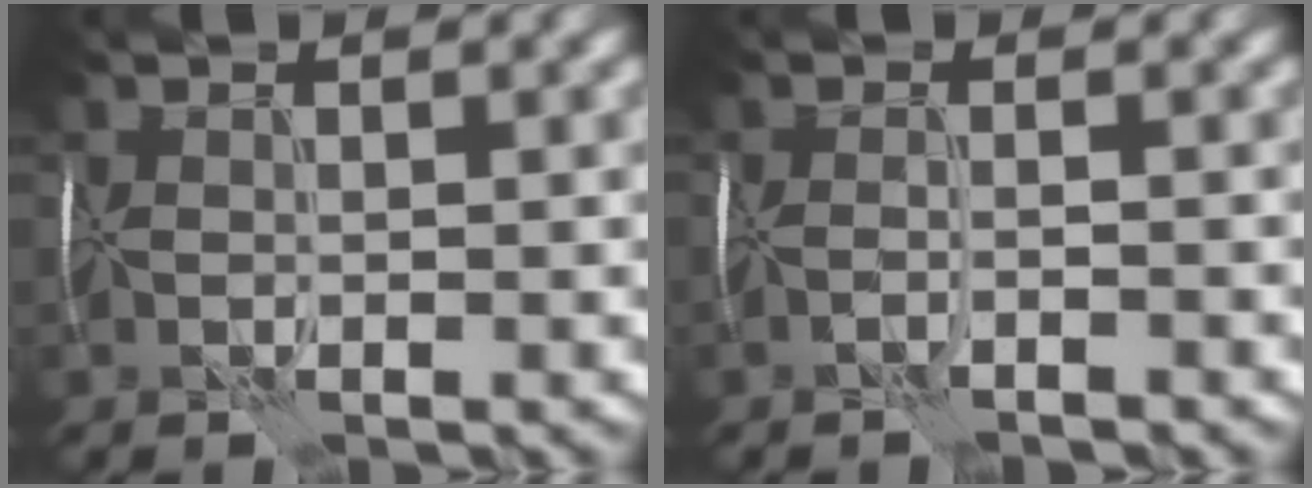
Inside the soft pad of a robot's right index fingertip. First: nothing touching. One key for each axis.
{"total": 1.2, "fx": -0.9, "fy": 0.0, "fz": 0.7, "tx": -0.008, "ty": -0.001, "tz": -0.024}